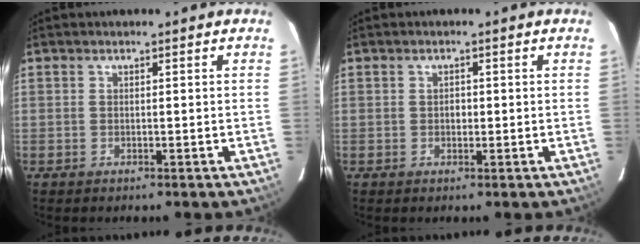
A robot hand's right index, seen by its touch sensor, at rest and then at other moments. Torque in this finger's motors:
{"motor_torque": [0.25, 0.03, 0.15, 0.03]}